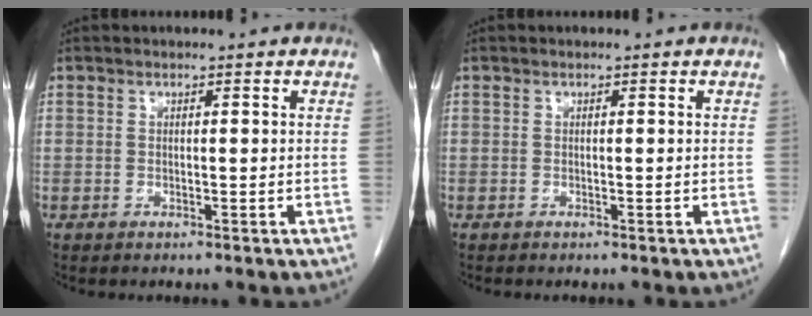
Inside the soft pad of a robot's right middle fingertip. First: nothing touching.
{"total": 0.0}